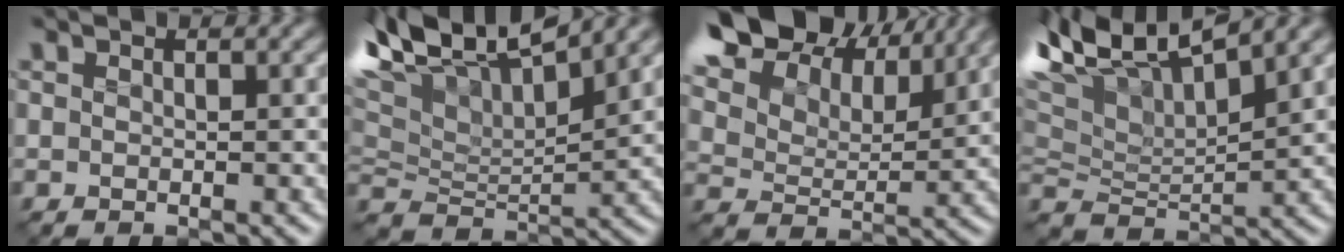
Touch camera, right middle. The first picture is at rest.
{"total": 10.9, "force": [6.5, 4.5, 7.5], "torque": [-0.140, 0.034, 0.112]}
{"total": 14.8, "force": [10.5, 7.7, 7.0], "torque": [-0.163, 0.028, 0.181]}
{"total": 9.9, "force": [5.8, 3.7, 7.1], "torque": [-0.145, 0.023, 0.102]}